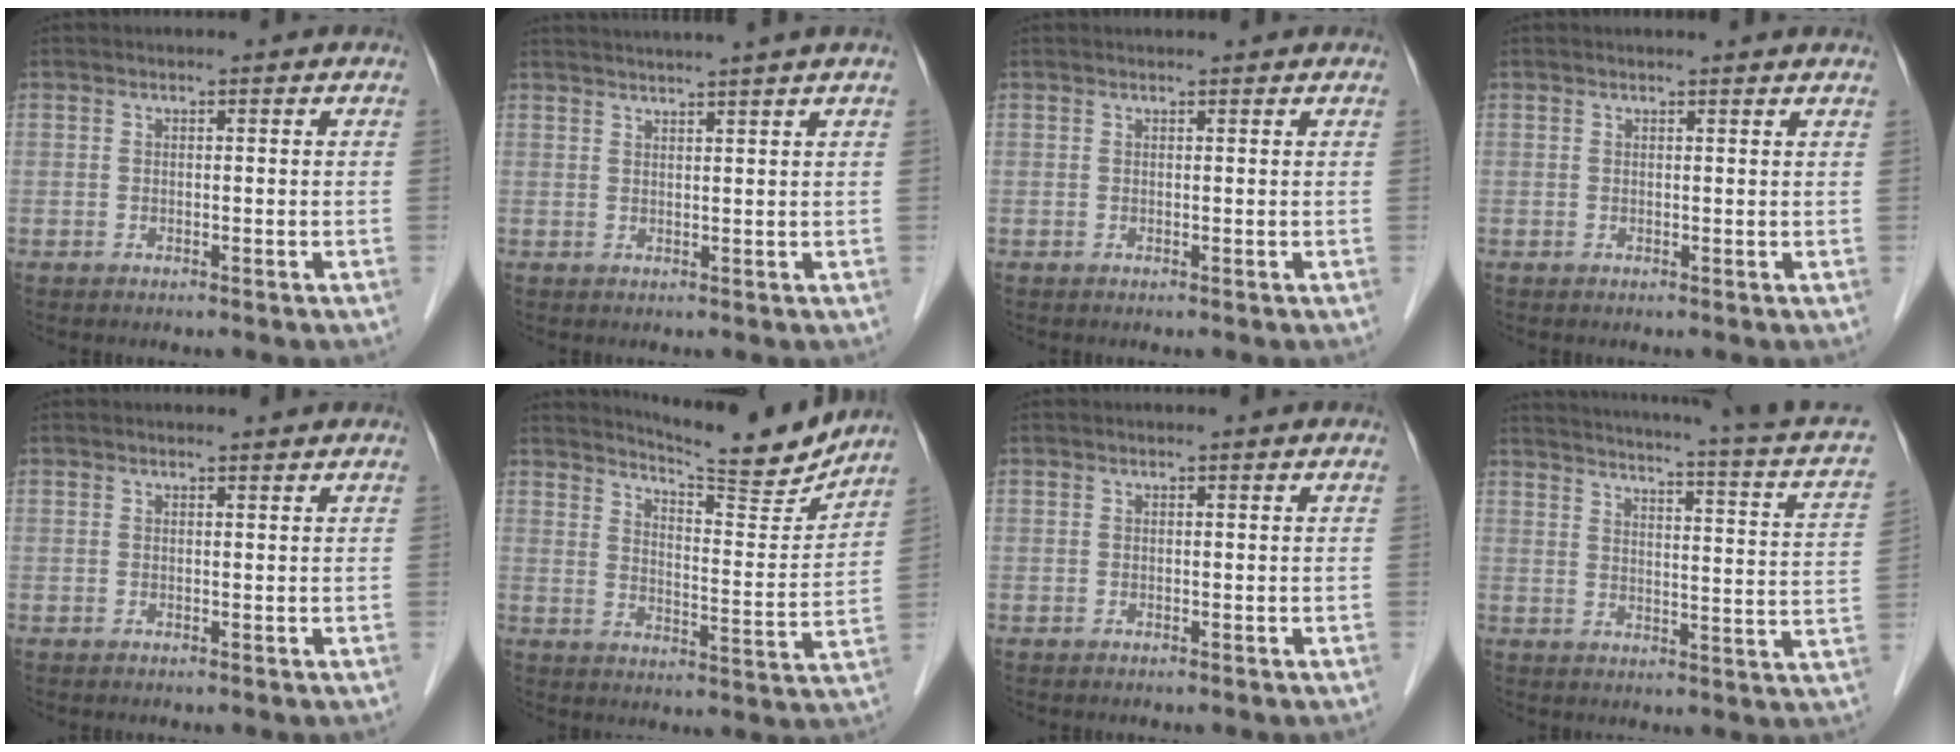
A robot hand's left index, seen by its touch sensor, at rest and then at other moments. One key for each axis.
{"total": 7.0, "fx": 6.2, "fy": -1.9, "fz": 2.7, "tx": -0.030, "ty": 0.015, "tz": 0.081}
{"total": 2.1, "fx": 2.0, "fy": 0.2, "fz": 0.5, "tx": -0.010, "ty": 0.021, "tz": 0.027}
{"total": 2.5, "fx": 2.4, "fy": -0.3, "fz": 0.6, "tx": -0.014, "ty": 0.003, "tz": 0.024}
{"total": 0.8, "fx": 0.8, "fy": 0.0, "fz": 0.0, "tx": -0.008, "ty": -0.001, "tz": 0.011}
{"total": 12.9, "fx": 12.5, "fy": 0.4, "fz": 3.4, "tx": -0.060, "ty": -0.034, "tz": 0.171}
{"total": 0.0}
{"total": 18.1, "fx": 13.9, "fy": 0.2, "fz": 11.5, "tx": -0.182, "ty": -0.039, "tz": 0.149}